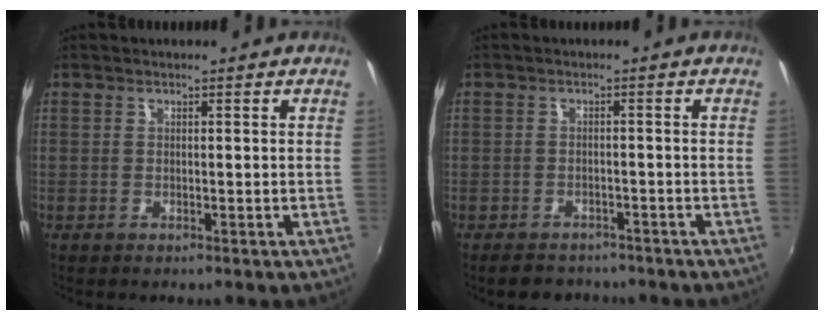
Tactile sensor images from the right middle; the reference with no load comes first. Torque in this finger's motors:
{"motor_torque": [0.63, -0.78, 0.04, 0.07]}